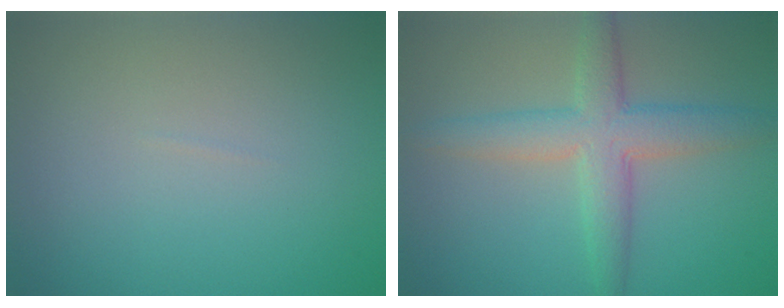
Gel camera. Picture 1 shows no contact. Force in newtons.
{"total": 4.9, "press": 4.9, "slide": 0.1}